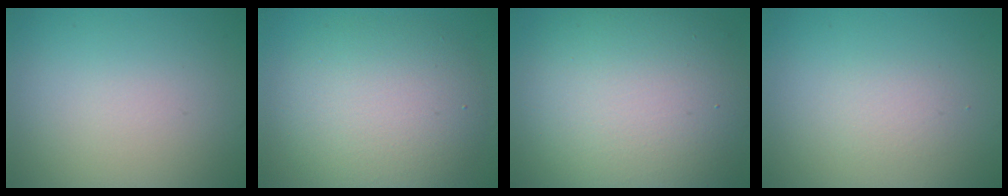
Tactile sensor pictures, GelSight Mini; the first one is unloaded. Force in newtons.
{"total": 7.4, "press": 7.4, "slide": 0.4}
{"total": 13.8, "press": 13.8, "slide": 1.1}
{"total": 1.2, "press": 1.2, "slide": 0.0}